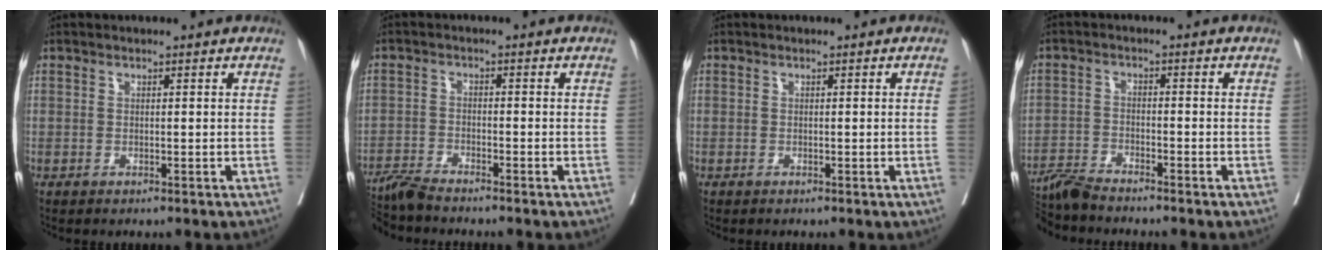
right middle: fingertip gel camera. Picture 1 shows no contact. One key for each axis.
{"total": 4.7, "fx": -4.4, "fy": -0.7, "fz": 1.4, "tx": -0.022, "ty": -0.020, "tz": -0.086}
{"total": 0.6, "fx": 0.0, "fy": -0.3, "fz": 0.5, "tx": -0.003, "ty": 0.000, "tz": 0.001}
{"total": 5.7, "fx": -5.4, "fy": -0.6, "fz": 1.6, "tx": -0.021, "ty": -0.021, "tz": -0.103}